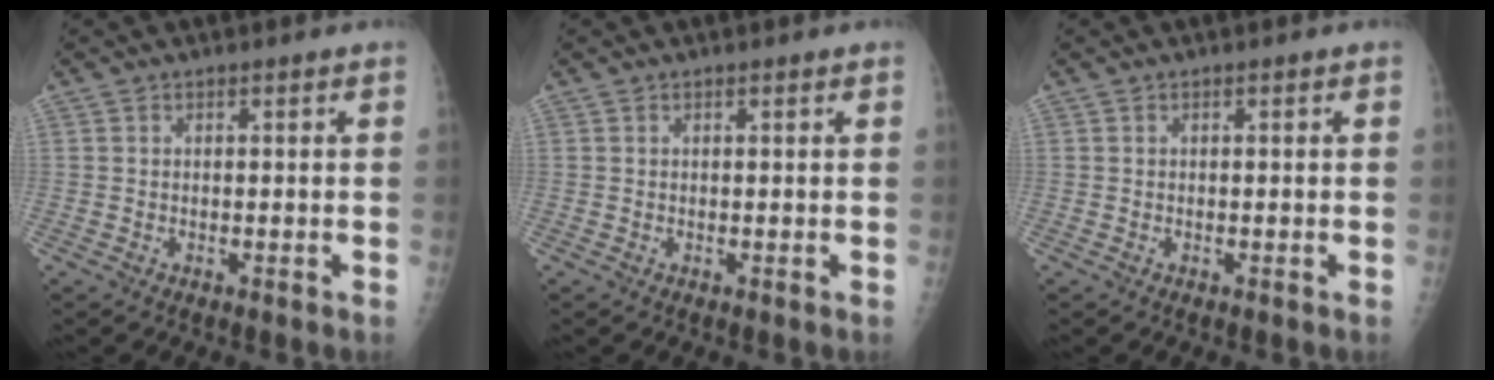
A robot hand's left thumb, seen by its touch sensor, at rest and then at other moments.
{"total": 0.0}
{"total": 0.0}